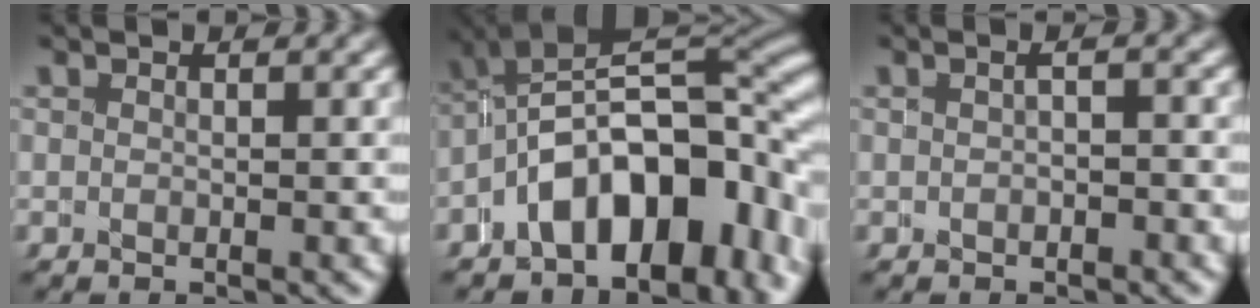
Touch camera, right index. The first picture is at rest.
{"total": 10.3, "force": [-1.4, 6.0, 8.3], "torque": [-0.134, 0.000, -0.029]}
{"total": 0.7, "force": [-0.5, 0.0, 0.5], "torque": [-0.005, 0.003, -0.006]}